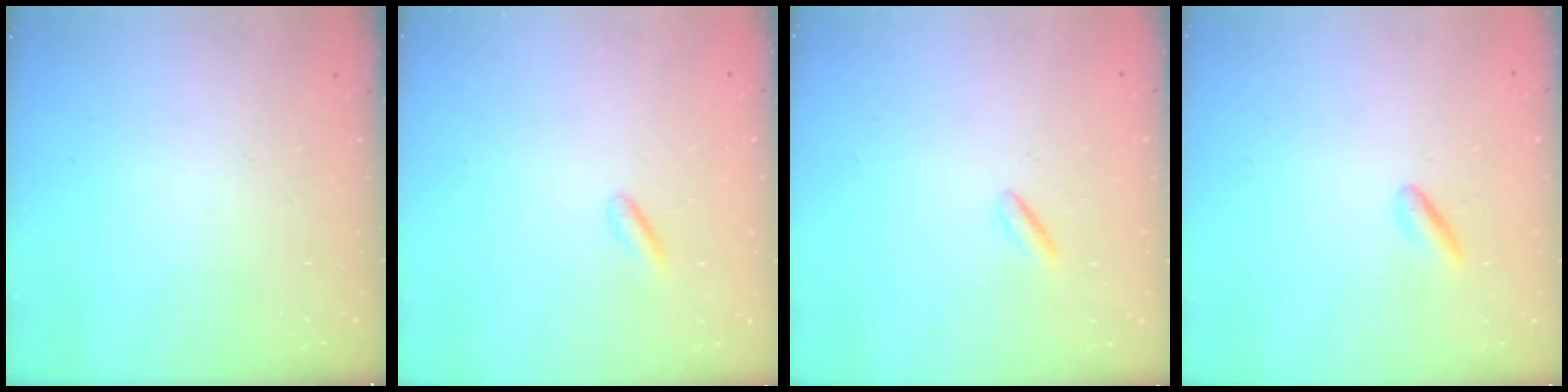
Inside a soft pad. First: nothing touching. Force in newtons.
{"total": 2.5, "press": 2.4, "slide": 0.7}
{"total": 0.8, "press": 0.5, "slide": 0.6}
{"total": 0.8, "press": 0.5, "slide": 0.6}